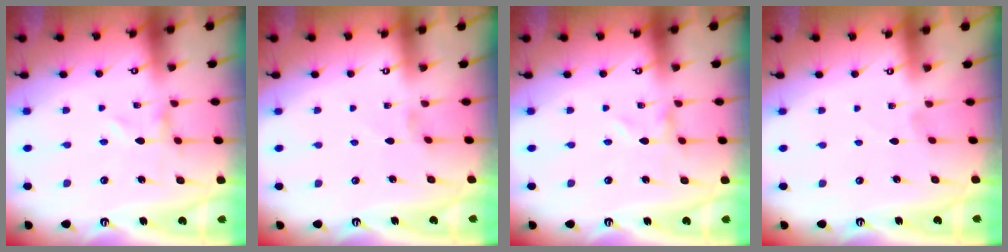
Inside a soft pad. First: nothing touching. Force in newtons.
{"total": 0.5, "press": 0.5, "slide": 0.2}
{"total": 0.0}
{"total": 0.9, "press": 0.9, "slide": 0.1}